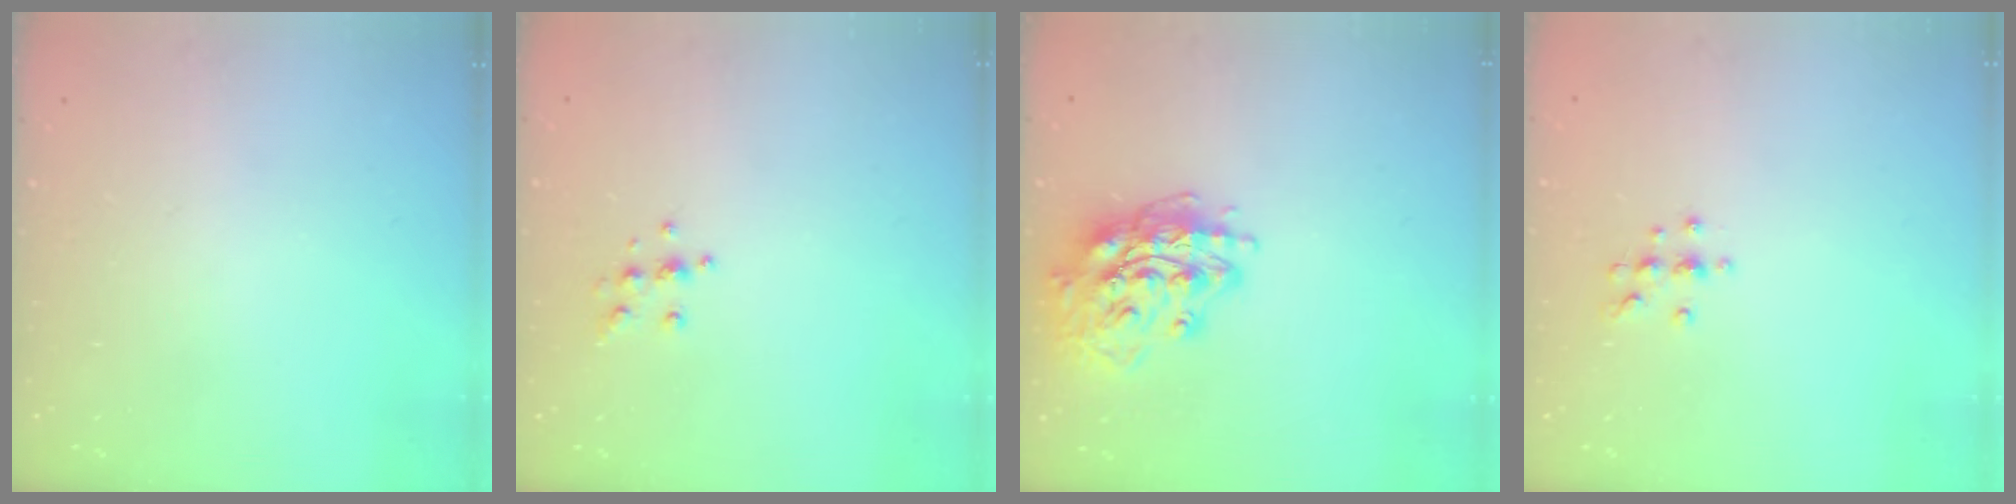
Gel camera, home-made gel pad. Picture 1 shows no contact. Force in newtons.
{"total": 5.7, "press": 5.6, "slide": 1.1}
{"total": 15.6, "press": 15.6, "slide": 1.3}
{"total": 6.3, "press": 6.2, "slide": 0.7}